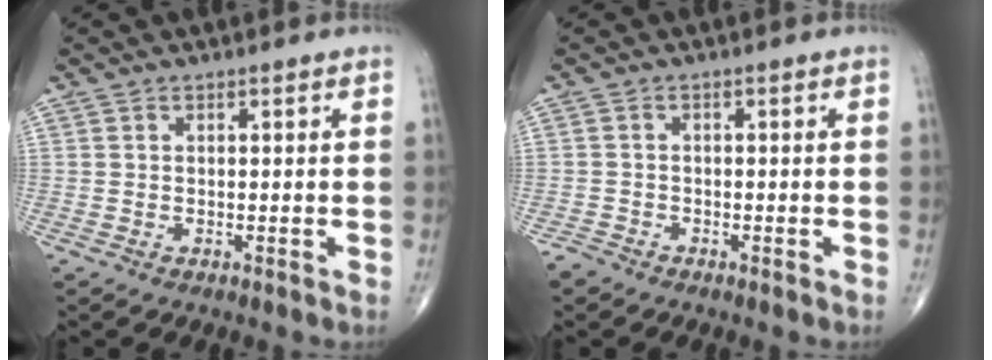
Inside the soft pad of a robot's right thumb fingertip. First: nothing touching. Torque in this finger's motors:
{"motor_torque": [0.30, -0.08, -0.03, -0.32, 0.02]}